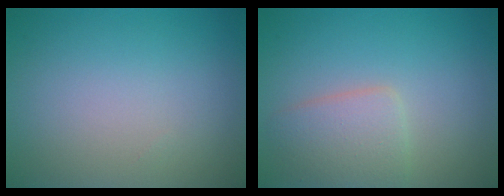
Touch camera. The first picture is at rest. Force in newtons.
{"total": 3.1, "press": 3.1, "slide": 0.2}